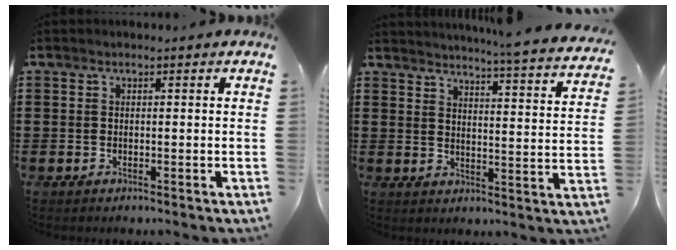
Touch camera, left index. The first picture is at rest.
{"total": 4.3, "force": [4.0, -0.9, 1.3], "torque": [-0.037, -0.040, 0.060]}